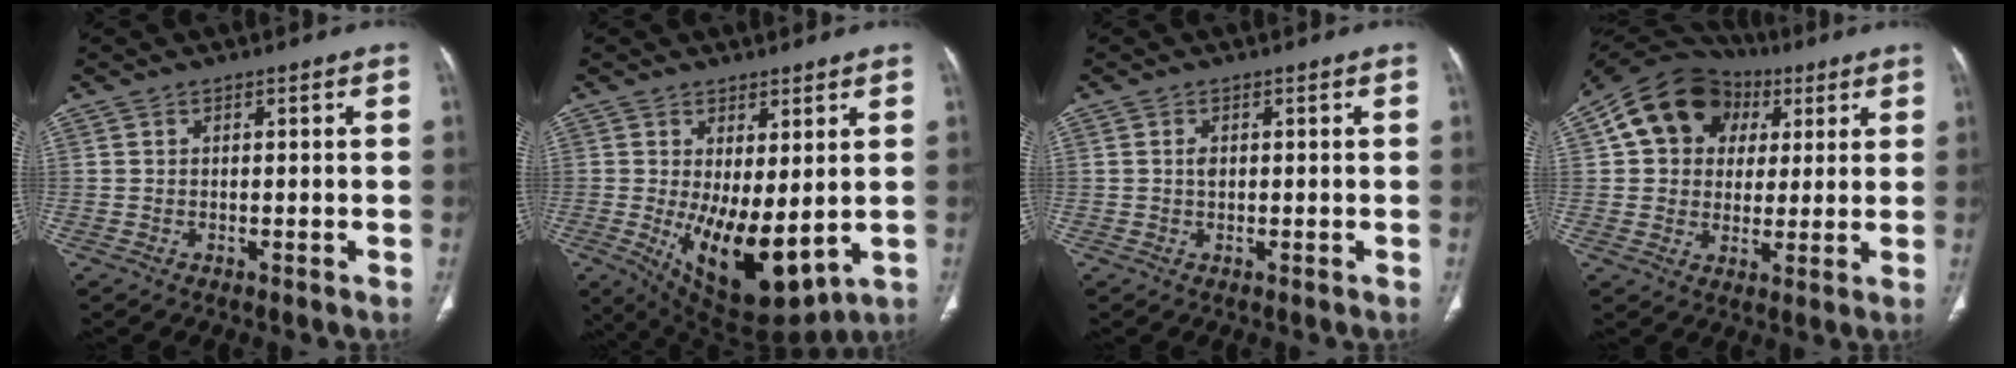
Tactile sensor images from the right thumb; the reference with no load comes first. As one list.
[{"total": 13.6, "force": [-0.8, 6.2, 12.1], "torque": [-0.185, -0.029, 0.012]}, {"total": 1.2, "force": [0.2, 0.8, 0.8], "torque": [-0.014, 0.001, 0.003]}, {"total": 15.9, "force": [4.9, 13.0, 7.7], "torque": [-0.104, 0.020, 0.078]}]